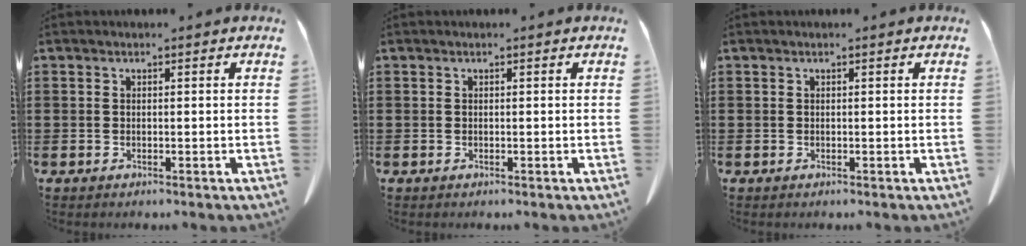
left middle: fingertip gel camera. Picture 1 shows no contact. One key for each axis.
{"total": 0.0}
{"total": 0.0}